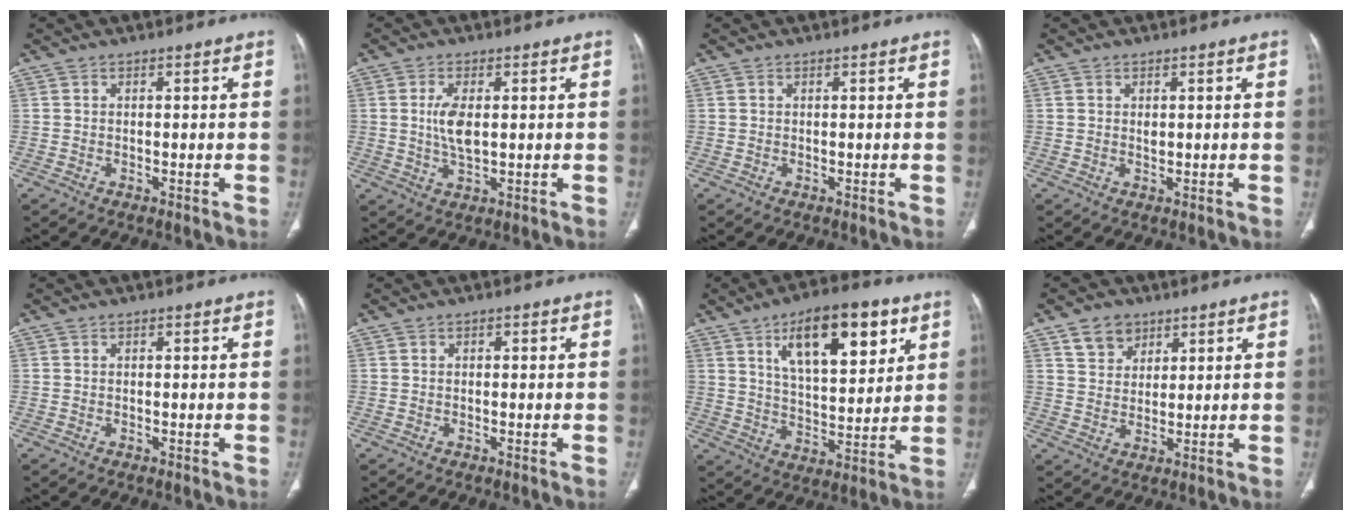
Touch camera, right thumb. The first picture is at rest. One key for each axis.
{"total": 5.5, "fx": 0.7, "fy": 2.4, "fz": 4.9, "tx": -0.101, "ty": -0.006, "tz": 0.017}
{"total": 0.0}
{"total": 1.1, "fx": 0.3, "fy": 0.7, "fz": 0.8, "tx": -0.012, "ty": -0.003, "tz": 0.010}
{"total": 0.0}
{"total": 0.7, "fx": 0.2, "fy": 0.4, "fz": 0.6, "tx": -0.009, "ty": 0.002, "tz": 0.003}
{"total": 18.2, "fx": 8.5, "fy": 7.7, "fz": 14.1, "tx": -0.182, "ty": -0.031, "tz": 0.140}
{"total": 5.8, "fx": 3.6, "fy": 4.2, "fz": 1.8, "tx": -0.011, "ty": -0.021, "tz": 0.069}